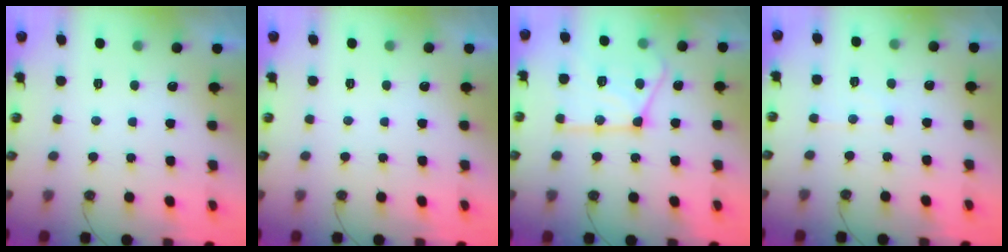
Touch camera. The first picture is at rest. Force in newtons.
{"total": 0.0}
{"total": 18.4, "press": 18.4, "slide": 1.6}
{"total": 4.1, "press": 4.0, "slide": 0.6}